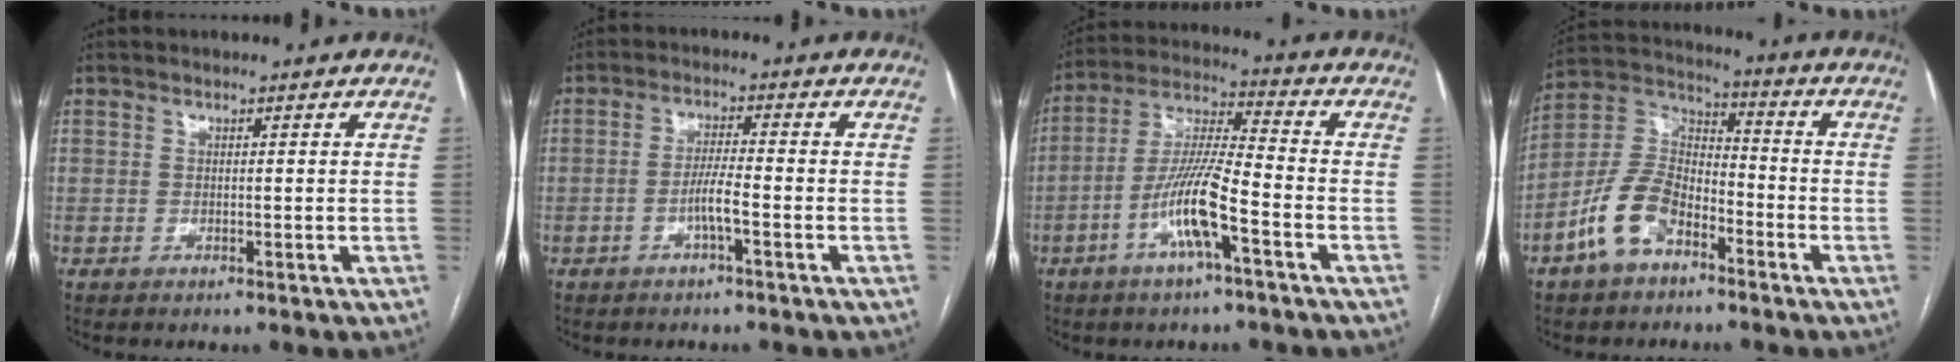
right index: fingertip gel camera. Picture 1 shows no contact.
{"total": 3.6, "force": [-1.5, 0.0, 3.3], "torque": [-0.064, 0.004, -0.029]}
{"total": 11.2, "force": [-4.5, 1.1, 10.1], "torque": [-0.204, 0.005, -0.088]}
{"total": 11.1, "force": [-6.1, 6.0, 7.1], "torque": [-0.157, 0.020, -0.117]}